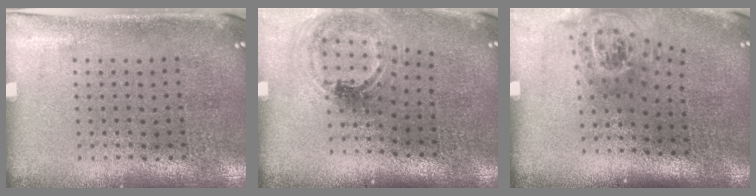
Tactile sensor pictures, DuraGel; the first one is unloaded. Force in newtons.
{"total": 1.2, "press": 1.0, "slide": 0.6}
{"total": 1.7, "press": 1.2, "slide": 1.2}